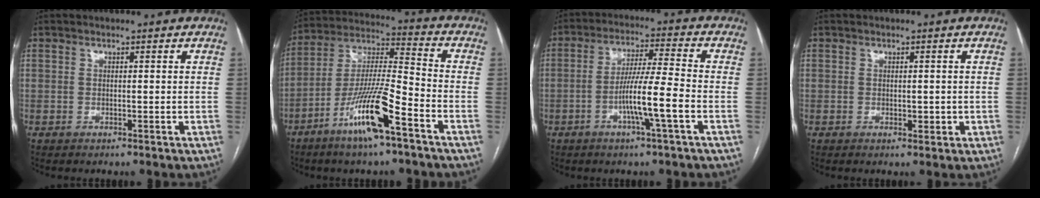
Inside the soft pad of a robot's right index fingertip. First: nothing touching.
{"total": 14.2, "force": [-7.6, 1.1, 11.9], "torque": [-0.236, -0.011, -0.142]}
{"total": 9.0, "force": [-3.0, -0.5, 8.4], "torque": [-0.155, 0.001, -0.057]}
{"total": 1.7, "force": [-0.1, 1.1, 1.3], "torque": [-0.015, 0.001, 0.002]}